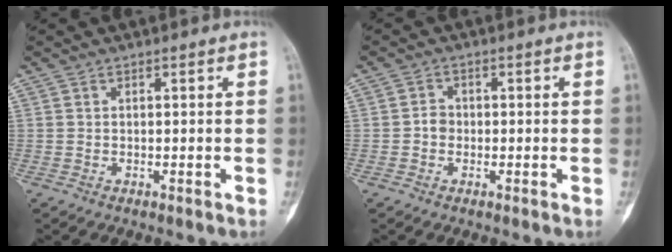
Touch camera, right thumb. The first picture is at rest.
{"total": 2.2, "force": [-0.5, 1.9, 1.0], "torque": [-0.005, 0.008, -0.014]}